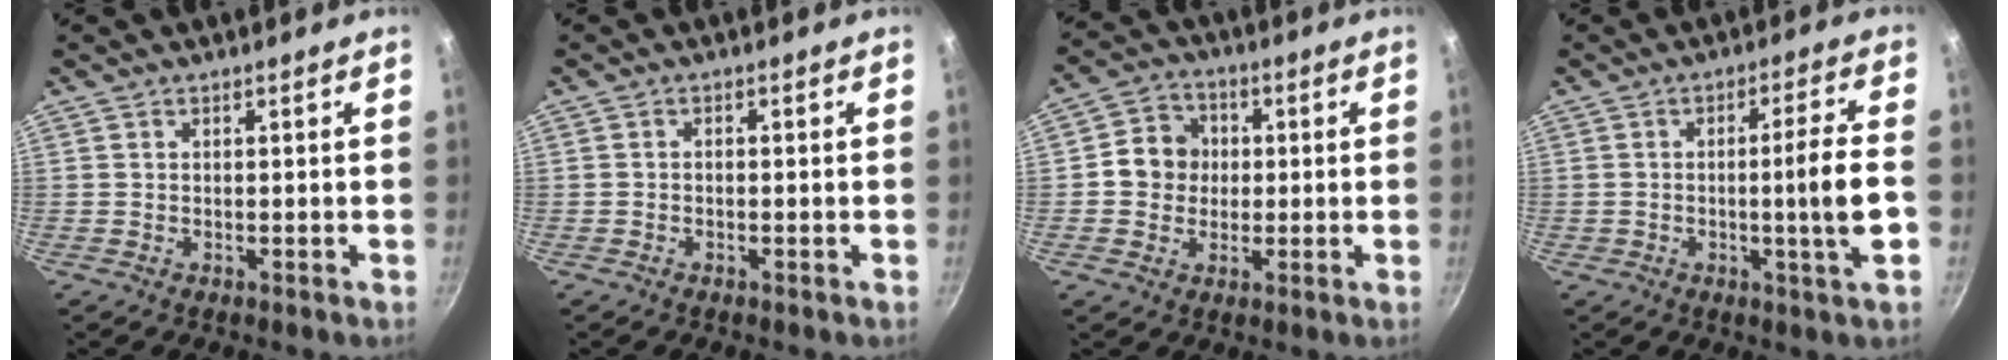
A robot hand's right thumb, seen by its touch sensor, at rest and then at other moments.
{"total": 0.8, "force": [-0.4, 0.5, 0.4], "torque": [-0.010, 0.006, -0.009]}
{"total": 8.0, "force": [0.3, 7.3, 3.2], "torque": [-0.017, 0.013, -0.011]}
{"total": 8.3, "force": [-1.4, -0.2, 8.1], "torque": [-0.129, 0.012, -0.020]}